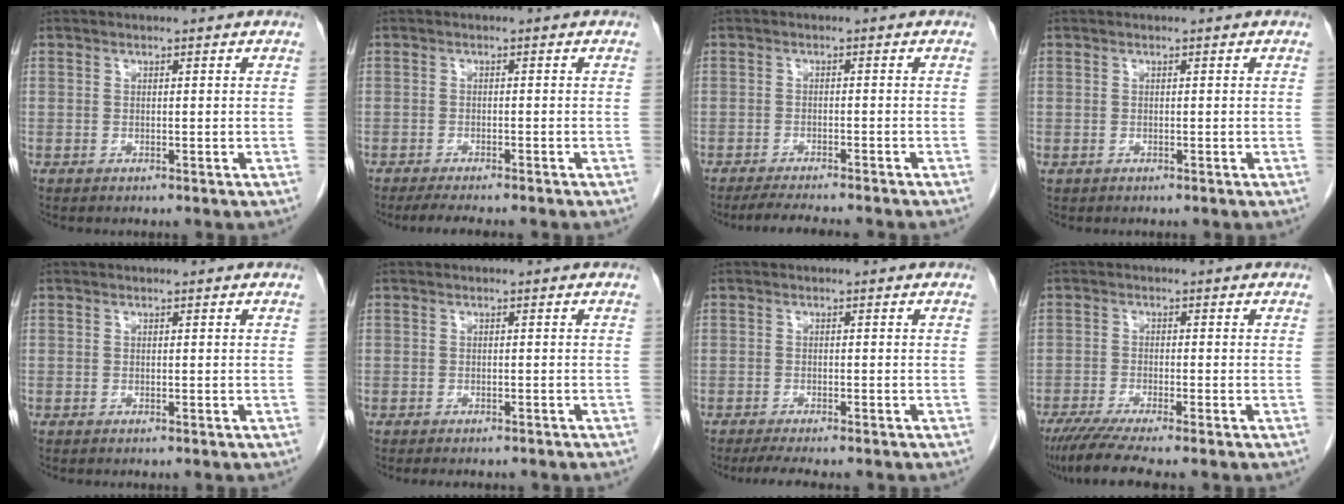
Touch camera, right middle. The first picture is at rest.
{"total": 5.4, "force": [-4.6, 0.5, 2.9], "torque": [-0.036, -0.010, -0.066]}
{"total": 7.1, "force": [-6.3, 0.3, 3.3], "torque": [-0.043, -0.014, -0.095]}
{"total": 0.0}
{"total": 0.0}
{"total": 4.4, "force": [-3.9, 1.1, 1.8], "torque": [-0.018, -0.005, -0.045]}
{"total": 5.4, "force": [-4.5, 0.6, 2.9], "torque": [-0.039, -0.012, -0.067]}
{"total": 6.7, "force": [-5.4, -0.4, 3.9], "torque": [-0.061, -0.019, -0.091]}